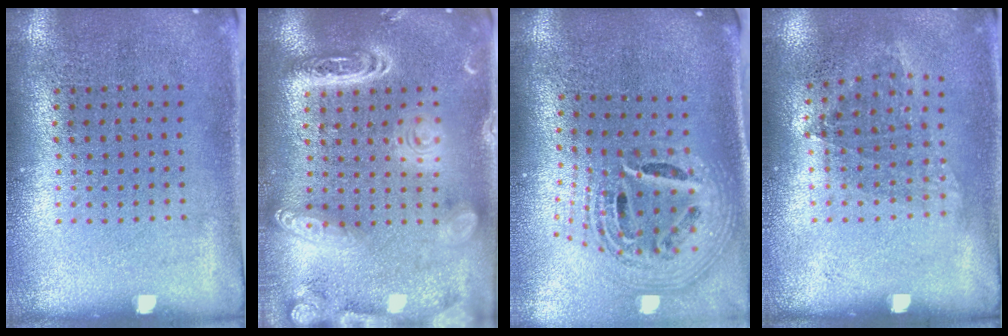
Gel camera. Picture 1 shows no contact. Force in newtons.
{"total": 3.8, "press": 3.7, "slide": 0.3}
{"total": 2.7, "press": 1.9, "slide": 1.9}
{"total": 1.0, "press": 0.8, "slide": 0.6}